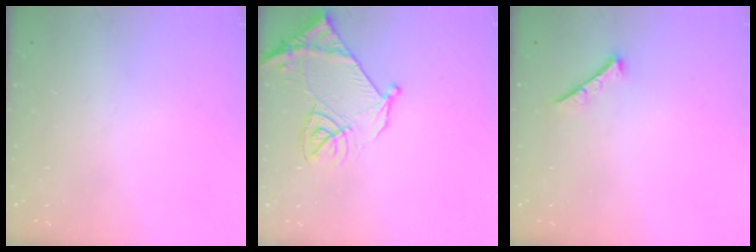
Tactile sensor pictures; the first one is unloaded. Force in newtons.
{"total": 14.4, "press": 14.3, "slide": 1.6}
{"total": 0.0}